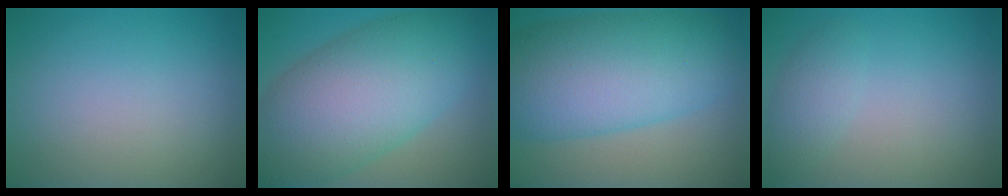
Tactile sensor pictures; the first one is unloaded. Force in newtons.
{"total": 11.9, "press": 11.9, "slide": 0.5}
{"total": 11.5, "press": 11.5, "slide": 0.2}
{"total": 1.9, "press": 1.9, "slide": 0.1}